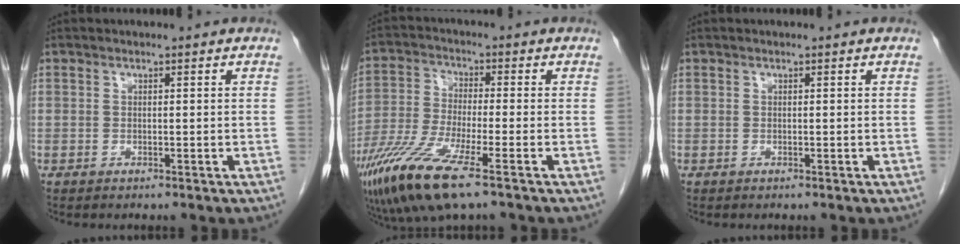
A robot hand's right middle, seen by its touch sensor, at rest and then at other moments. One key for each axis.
{"total": 12.1, "fx": -7.1, "fy": 1.2, "fz": 9.7, "tx": -0.212, "ty": -0.032, "tz": -0.135}
{"total": 0.0}